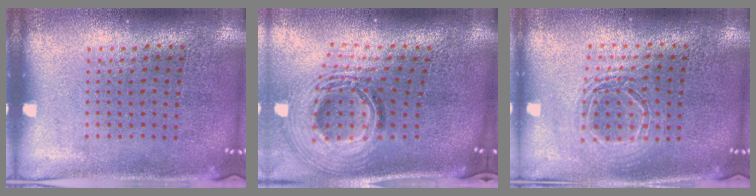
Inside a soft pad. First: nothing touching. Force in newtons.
{"total": 2.6, "press": 1.8, "slide": 1.8}
{"total": 1.7, "press": 1.5, "slide": 0.9}